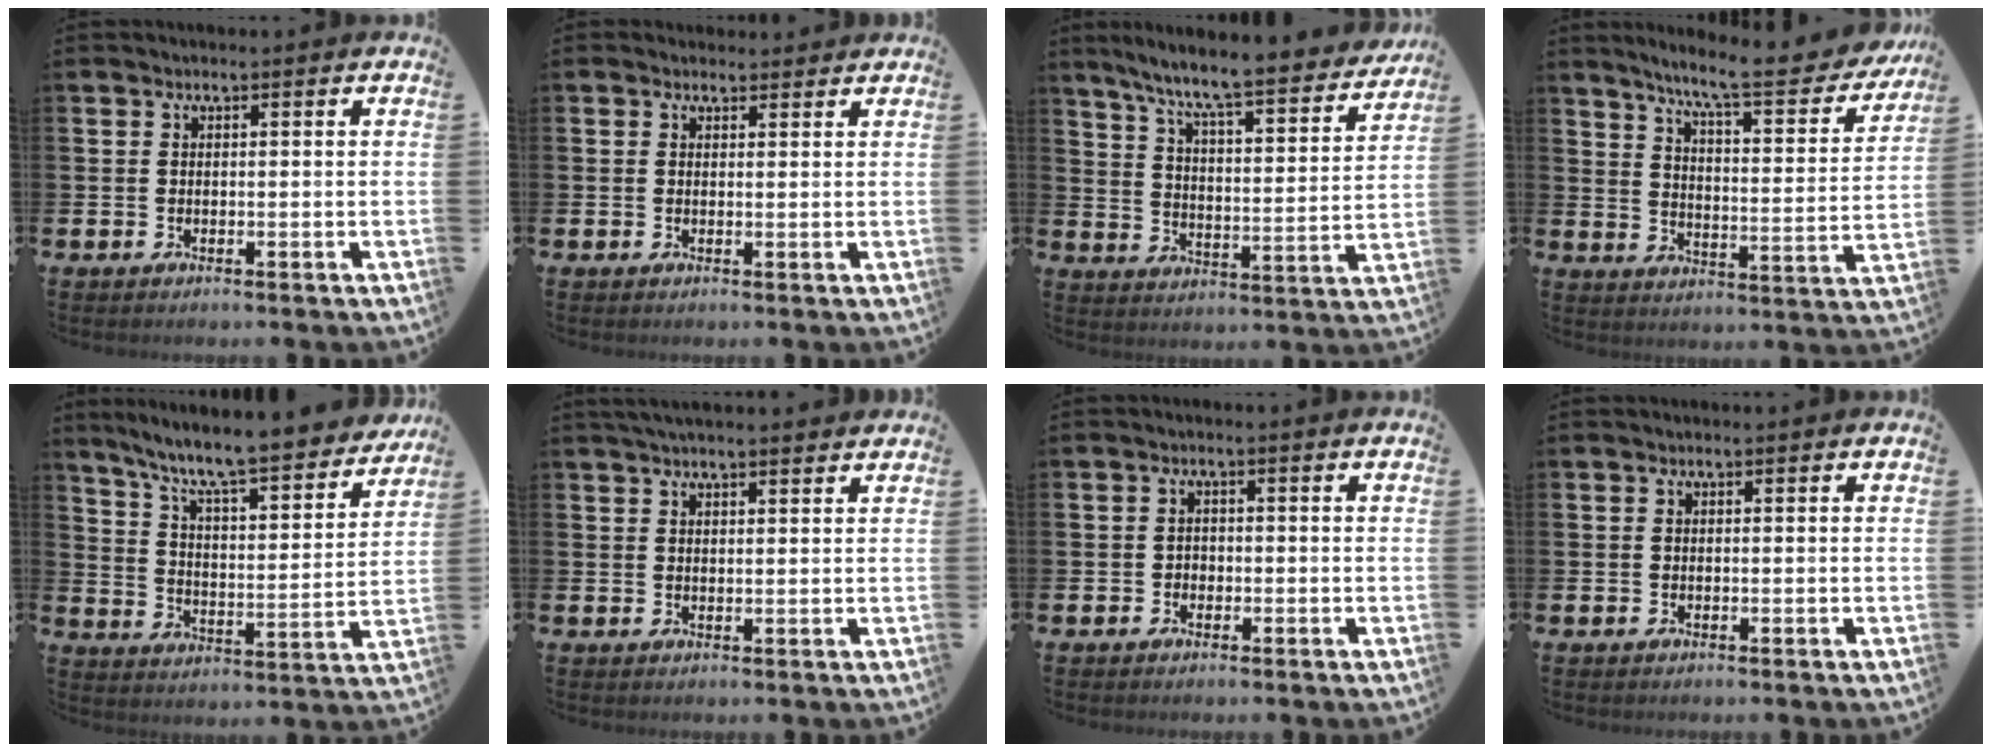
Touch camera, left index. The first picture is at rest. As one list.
[{"total": 1.2, "force": [1.1, 0.5, 0.1], "torque": [0.008, 0.001, 0.018]}, {"total": 8.4, "force": [7.6, 0.4, 3.5], "torque": [-0.097, -0.060, 0.124]}, {"total": 8.9, "force": [7.7, 0.7, 4.4], "torque": [-0.104, -0.054, 0.123]}, {"total": 9.2, "force": [8.3, 0.9, 4.0], "torque": [-0.108, -0.064, 0.136]}, {"total": 2.9, "force": [2.7, 0.3, 0.9], "torque": [-0.021, -0.004, 0.050]}, {"total": 1.2, "force": [-0.5, 1.1, 0.3], "torque": [-0.005, 0.004, -0.013]}, {"total": 0.0}]